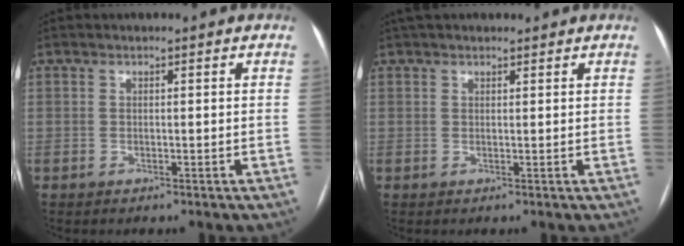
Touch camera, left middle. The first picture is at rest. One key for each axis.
{"total": 5.2, "fx": 4.5, "fy": 1.6, "fz": 2.2, "tx": -0.030, "ty": 0.041, "tz": 0.070}